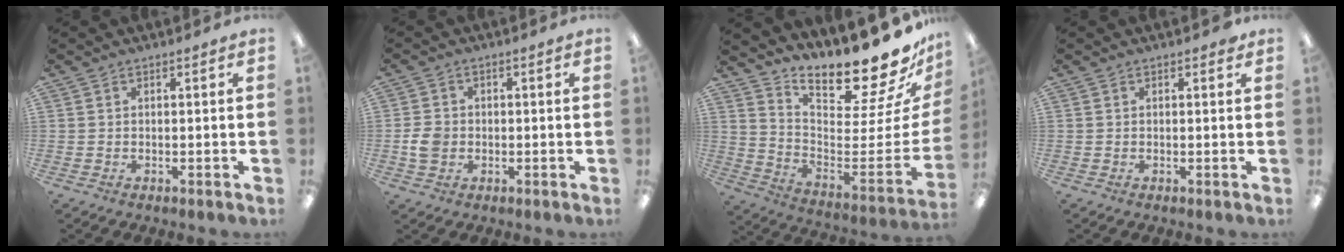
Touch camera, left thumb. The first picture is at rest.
{"total": 4.5, "force": [-0.8, 3.7, 2.5], "torque": [-0.048, 0.008, -0.013]}
{"total": 18.6, "force": [17.1, 3.0, 6.7], "torque": [-0.069, -0.169, 0.274]}
{"total": 0.6, "force": [0.4, 0.3, 0.3], "torque": [0.001, -0.002, 0.005]}